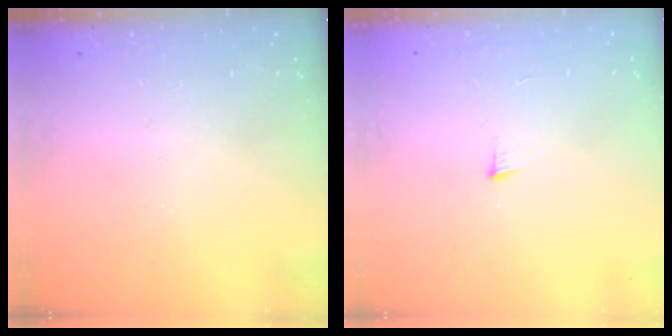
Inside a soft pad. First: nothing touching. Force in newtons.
{"total": 3.2, "press": 3.2, "slide": 0.4}